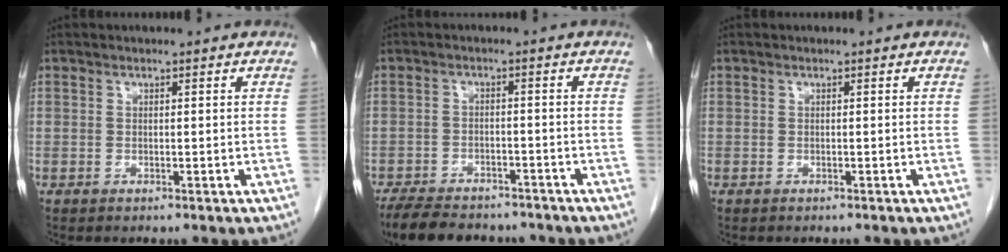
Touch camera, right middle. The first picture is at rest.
{"total": 12.3, "force": [-10.4, 4.3, 4.9], "torque": [-0.094, -0.003, -0.148]}
{"total": 1.2, "force": [-1.1, 0.4, 0.4], "torque": [-0.010, -0.003, -0.011]}